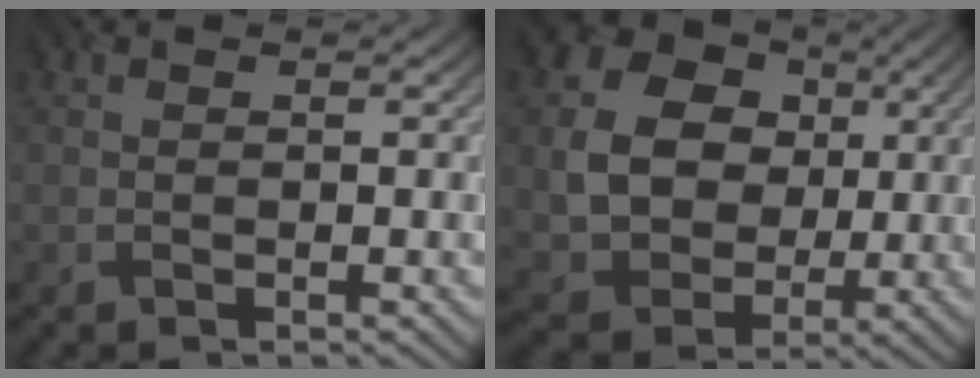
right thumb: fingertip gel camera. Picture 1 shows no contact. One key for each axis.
{"total": 11.2, "fx": 2.0, "fy": 9.1, "fz": 6.1, "tx": -0.126, "ty": -0.004, "tz": 0.027}